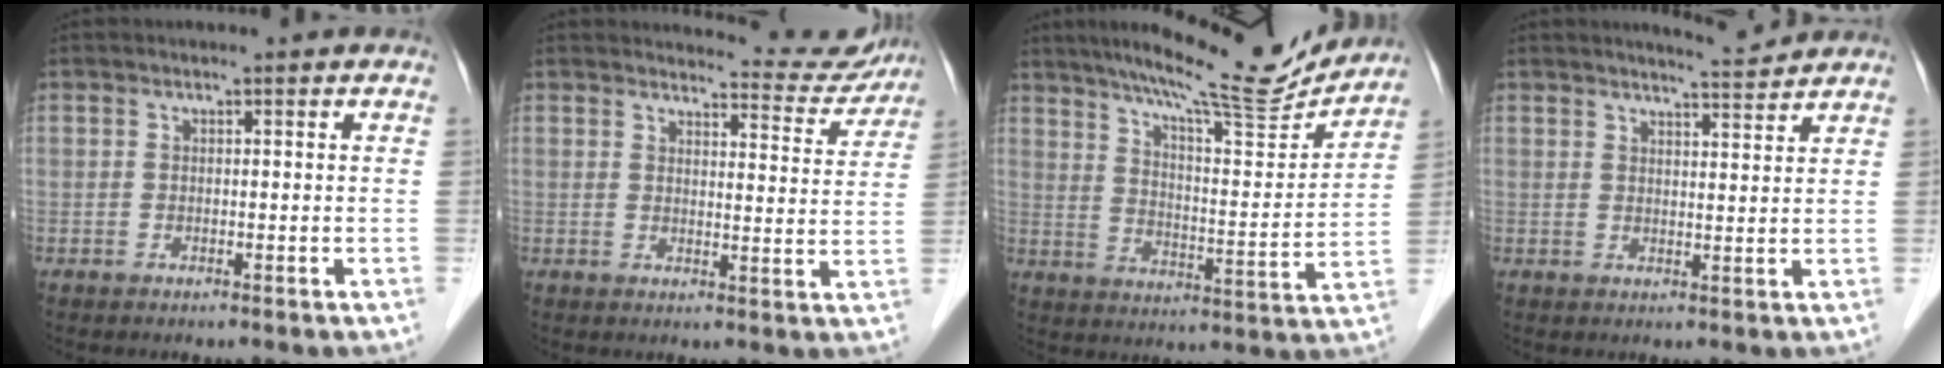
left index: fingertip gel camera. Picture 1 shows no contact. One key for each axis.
{"total": 8.6, "fx": 8.5, "fy": 1.3, "fz": 0.1, "tx": 0.011, "ty": -0.031, "tz": 0.089}
{"total": 18.1, "fx": 16.2, "fy": 1.5, "fz": 8.1, "tx": -0.131, "ty": -0.021, "tz": 0.233}
{"total": 4.0, "fx": 3.9, "fy": -0.2, "fz": 0.6, "tx": -0.016, "ty": -0.009, "tz": 0.057}